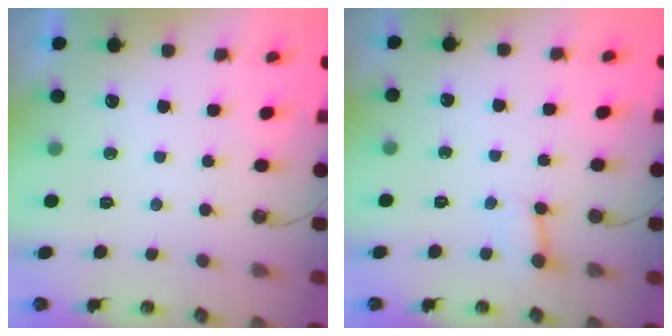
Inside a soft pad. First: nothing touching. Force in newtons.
{"total": 3.2, "press": 3.2, "slide": 0.3}